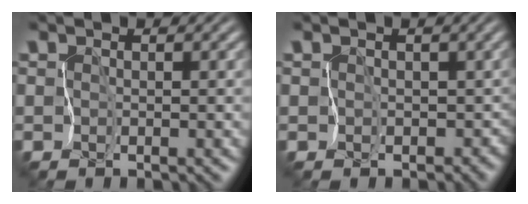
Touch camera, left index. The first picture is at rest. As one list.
[{"total": 4.8, "force": [-0.4, 4.3, 2.2], "torque": [0.002, 0.008, -0.021]}]